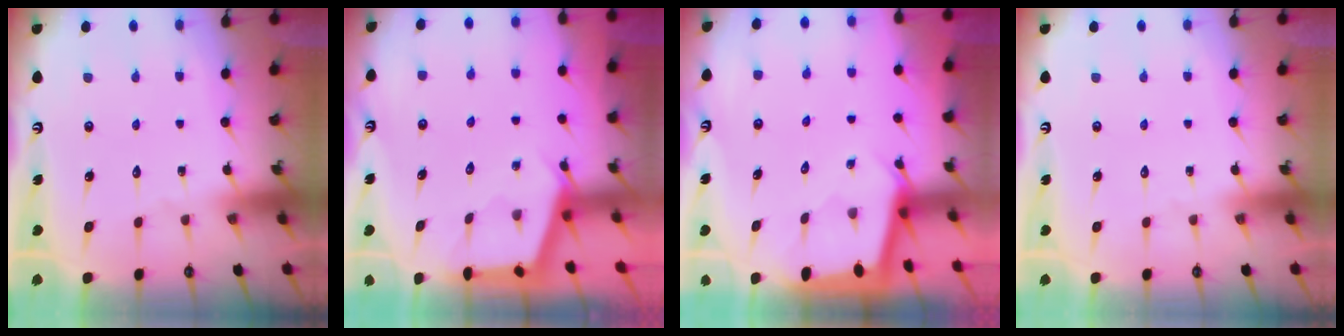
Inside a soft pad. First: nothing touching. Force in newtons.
{"total": 2.6, "press": 2.5, "slide": 0.3}
{"total": 2.2, "press": 2.2, "slide": 0.1}
{"total": 0.0}